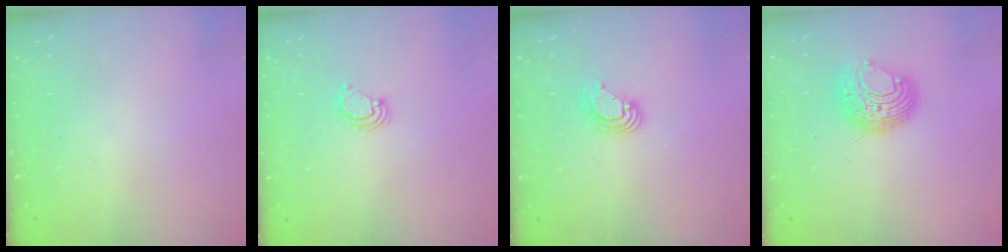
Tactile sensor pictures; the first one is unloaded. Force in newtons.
{"total": 2.6, "press": 2.6, "slide": 0.3}
{"total": 6.6, "press": 6.6, "slide": 0.9}
{"total": 9.0, "press": 8.9, "slide": 0.5}